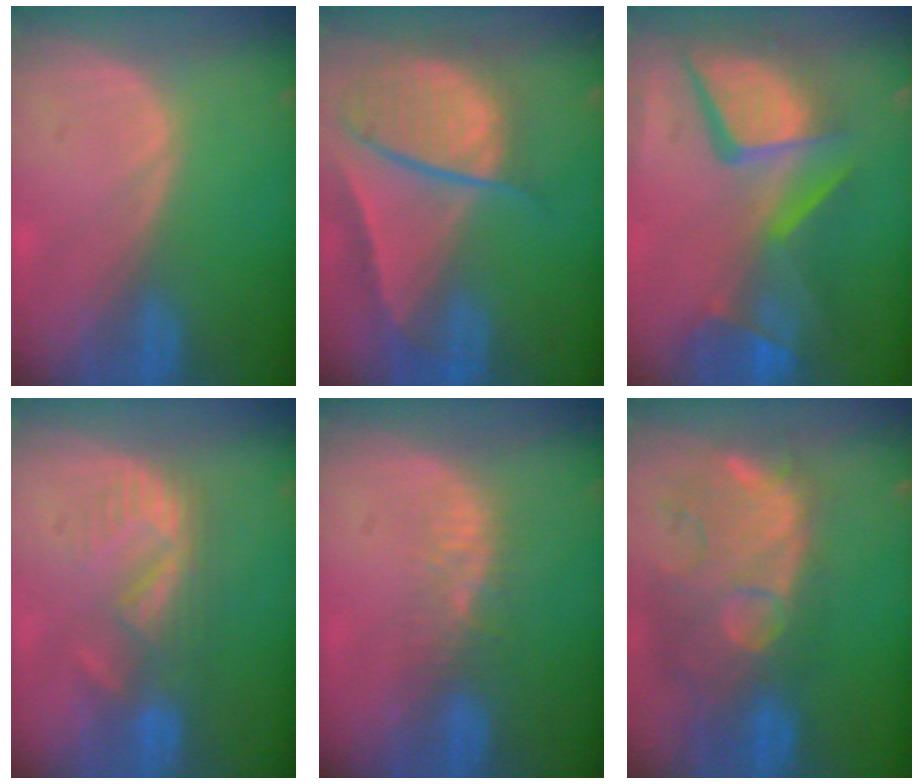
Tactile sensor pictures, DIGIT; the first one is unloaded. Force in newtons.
{"total": 10.2, "press": 8.4, "slide": 5.7}
{"total": 13.1, "press": 10.8, "slide": 7.5}
{"total": 6.0, "press": 5.8, "slide": 1.5}
{"total": 4.3, "press": 3.6, "slide": 2.3}
{"total": 12.6, "press": 11.3, "slide": 5.7}